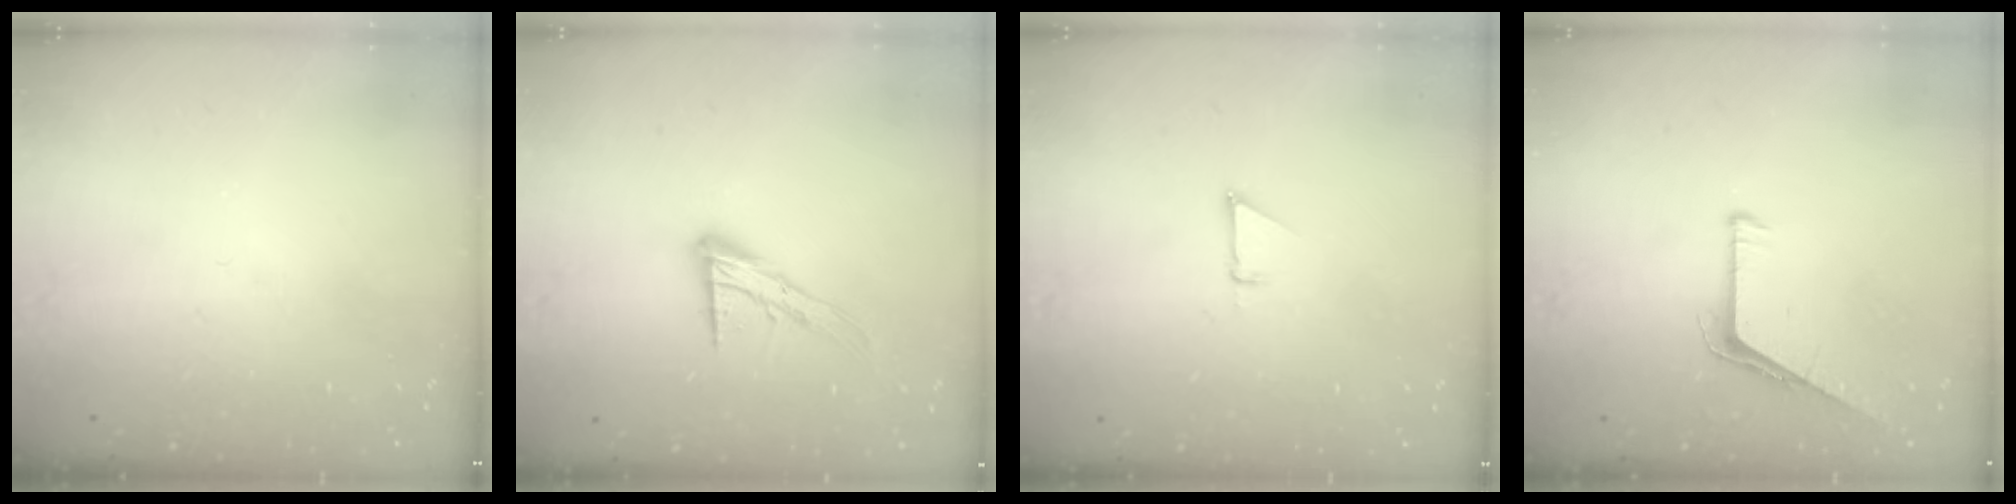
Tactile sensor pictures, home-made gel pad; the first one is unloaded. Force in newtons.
{"total": 12.0, "press": 12.0, "slide": 1.0}
{"total": 1.9, "press": 1.9, "slide": 0.0}
{"total": 5.3, "press": 5.3, "slide": 0.5}